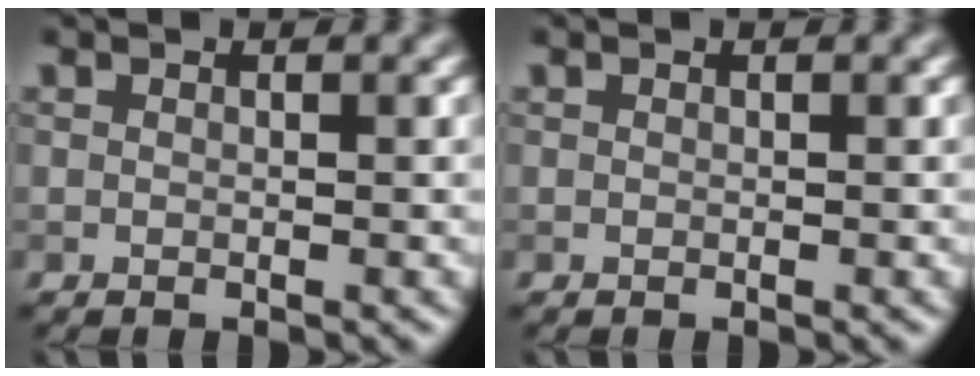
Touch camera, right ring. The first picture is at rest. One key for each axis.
{"total": 0.0}